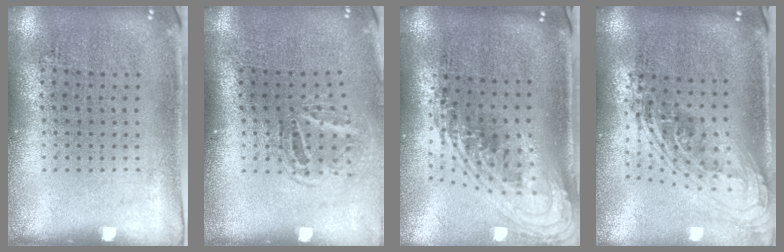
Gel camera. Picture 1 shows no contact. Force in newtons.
{"total": 1.6, "press": 1.1, "slide": 1.2}
{"total": 2.3, "press": 1.7, "slide": 1.6}
{"total": 2.2, "press": 1.7, "slide": 1.5}